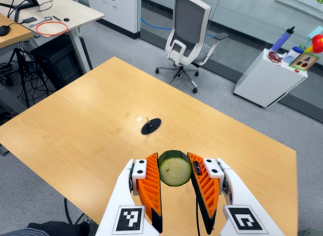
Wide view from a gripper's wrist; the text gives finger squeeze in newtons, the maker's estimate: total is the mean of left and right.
{"total": 11.4, "left": 12.6, "right": 10.1}